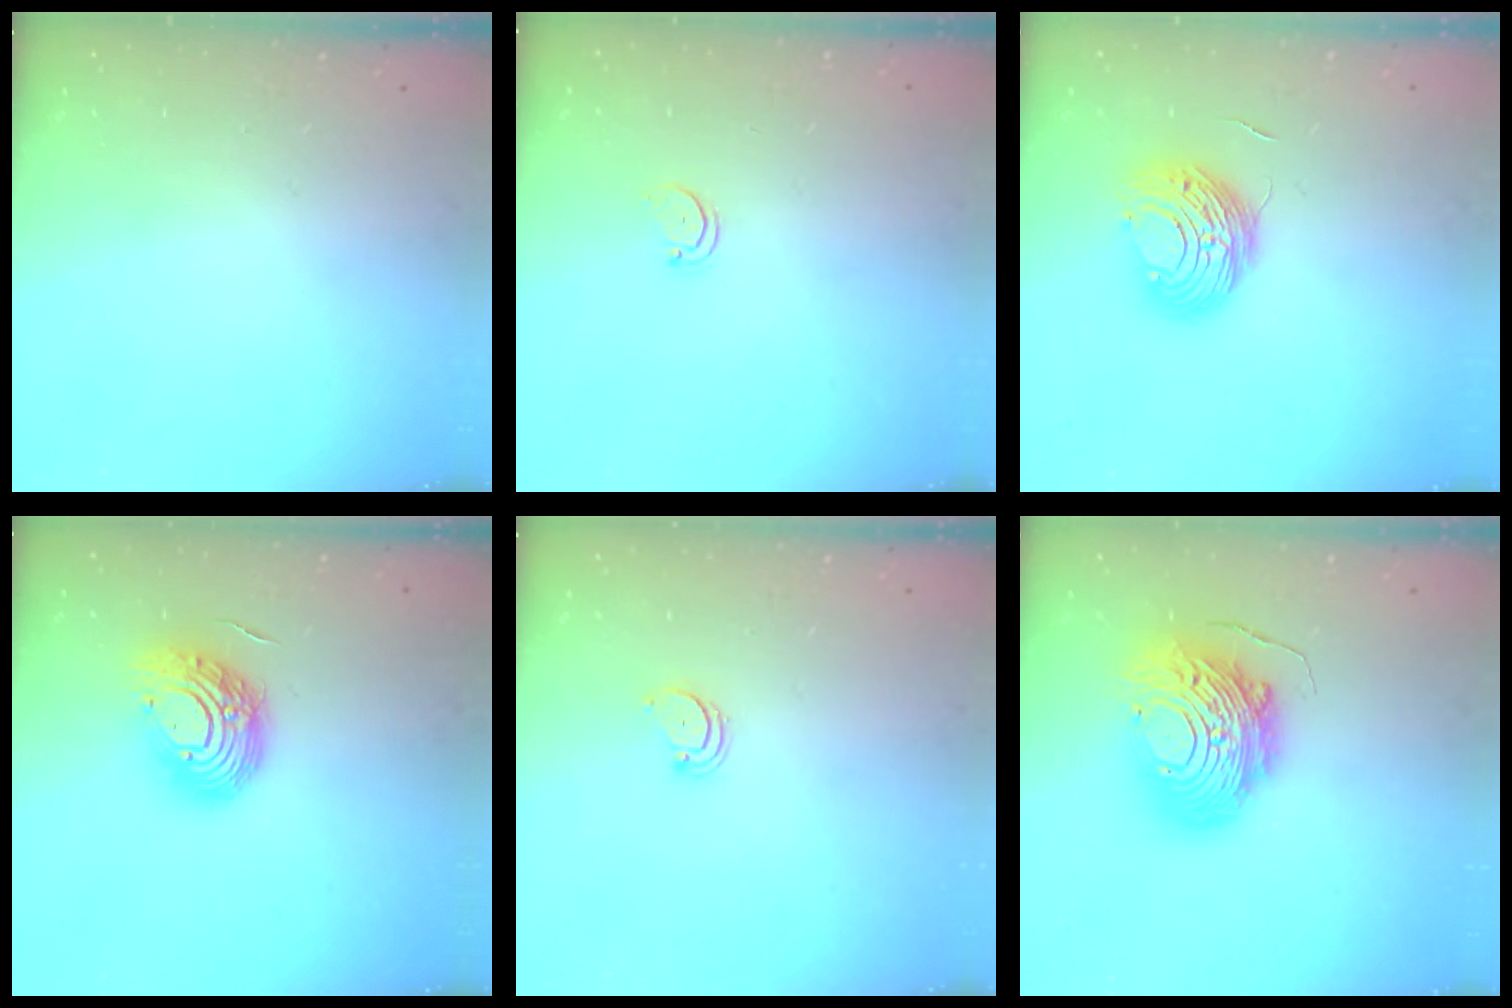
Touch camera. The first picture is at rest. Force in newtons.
{"total": 1.5, "press": 1.5, "slide": 0.3}
{"total": 9.9, "press": 9.9, "slide": 0.9}
{"total": 14.8, "press": 14.7, "slide": 1.5}
{"total": 1.8, "press": 1.8, "slide": 0.2}
{"total": 17.9, "press": 17.9, "slide": 1.5}